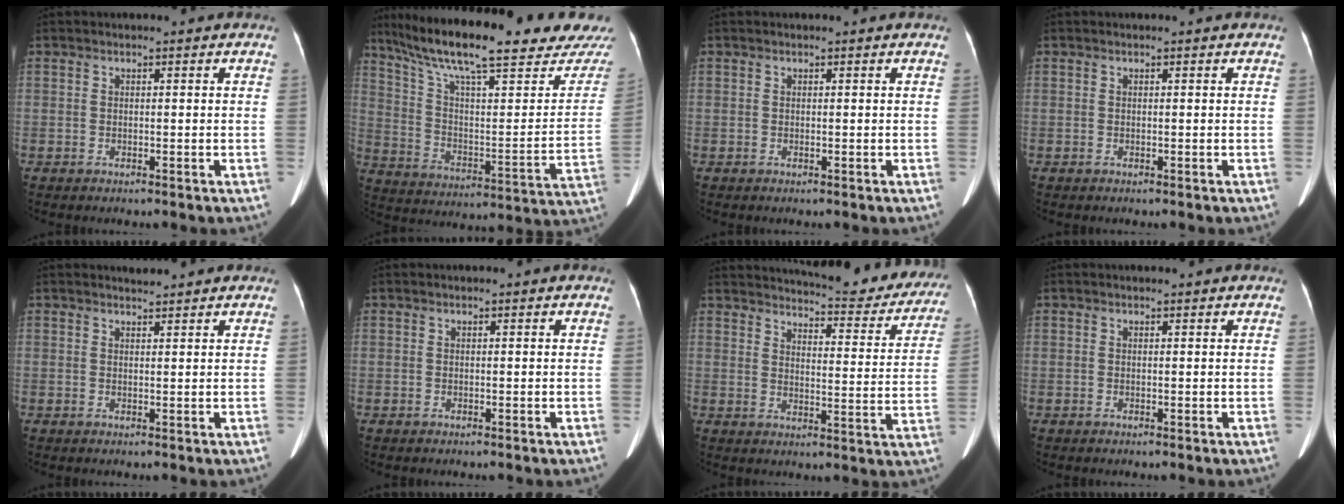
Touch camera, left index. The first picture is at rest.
{"total": 28.3, "force": [23.8, 2.7, 15.1], "torque": [-0.250, -0.043, 0.338]}
{"total": 0.0}
{"total": 0.0}
{"total": 1.6, "force": [1.6, -0.1, 0.1], "torque": [-0.007, 0.007, 0.031]}
{"total": 0.0}
{"total": 22.7, "force": [20.9, 4.3, 7.8], "torque": [-0.096, -0.062, 0.241]}
{"total": 0.7, "force": [0.7, 0.0, 0.2], "torque": [-0.008, 0.002, 0.012]}